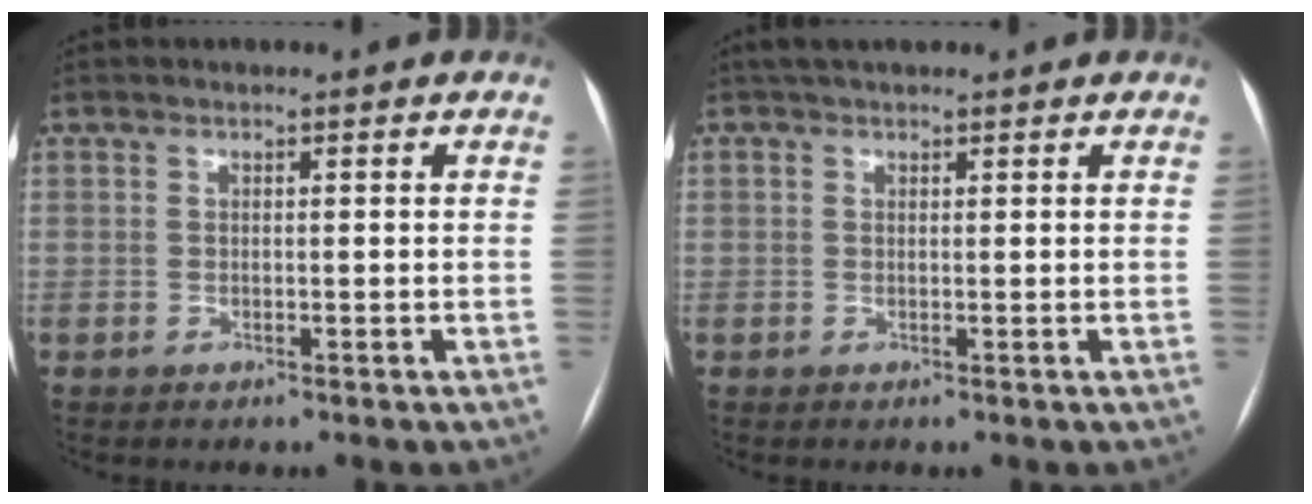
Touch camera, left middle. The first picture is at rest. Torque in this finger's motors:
{"motor_torque": [0.37, -0.34, 0.03, 0.00]}